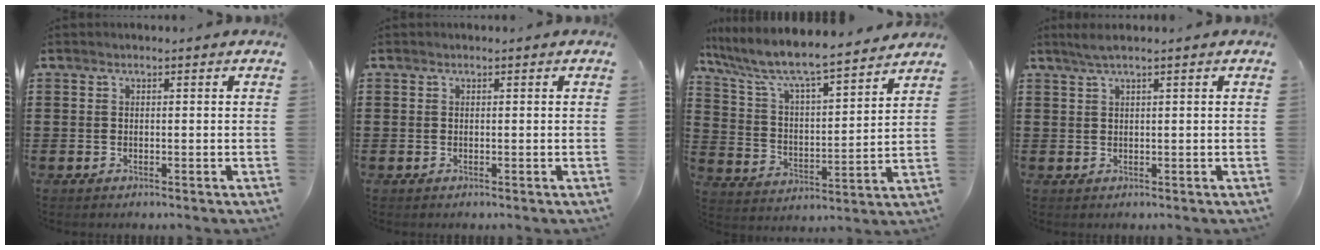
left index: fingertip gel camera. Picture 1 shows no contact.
{"total": 0.0}
{"total": 7.1, "force": [6.6, 0.5, 2.6], "torque": [-0.084, -0.049, 0.105]}
{"total": 1.7, "force": [0.9, -0.2, 1.3], "torque": [-0.026, -0.001, 0.017]}